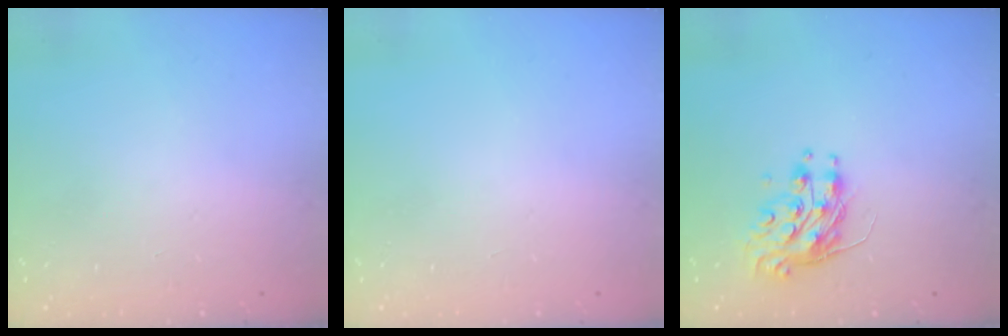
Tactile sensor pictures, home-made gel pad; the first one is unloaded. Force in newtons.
{"total": 0.0}
{"total": 9.2, "press": 9.2, "slide": 0.3}